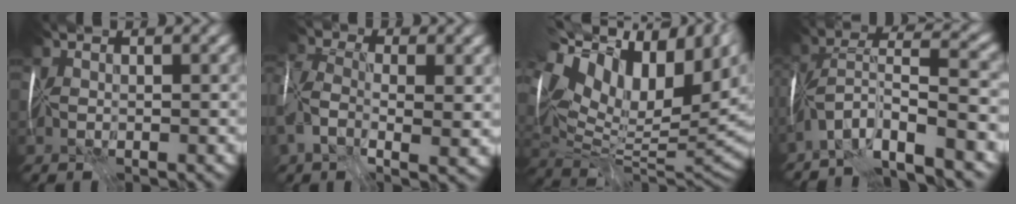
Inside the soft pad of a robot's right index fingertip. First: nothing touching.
{"total": 6.8, "force": [-1.4, 3.9, 5.4], "torque": [-0.138, -0.005, -0.035]}
{"total": 15.4, "force": [5.0, 7.1, 12.7], "torque": [-0.260, 0.005, 0.106]}
{"total": 8.2, "force": [-6.3, 0.6, 5.3], "torque": [-0.090, 0.005, -0.120]}